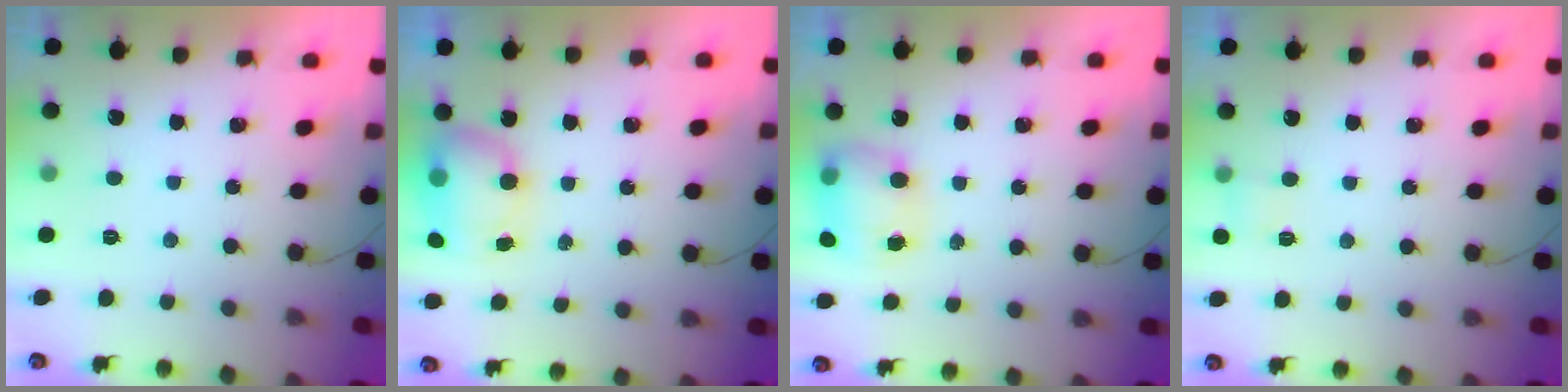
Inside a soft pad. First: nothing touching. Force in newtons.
{"total": 11.1, "press": 8.8, "slide": 6.8}
{"total": 8.4, "press": 8.3, "slide": 1.3}
{"total": 2.8, "press": 2.6, "slide": 1.1}